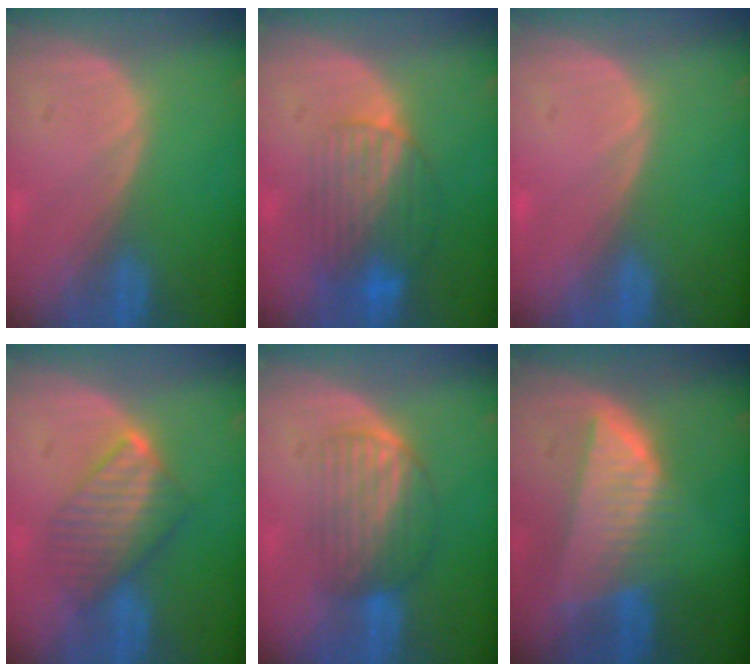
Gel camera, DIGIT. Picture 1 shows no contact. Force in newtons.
{"total": 8.2, "press": 7.3, "slide": 3.9}
{"total": 0.5, "press": 0.1, "slide": 0.5}
{"total": 6.4, "press": 6.3, "slide": 0.8}
{"total": 6.3, "press": 6.2, "slide": 1.5}
{"total": 8.4, "press": 7.4, "slide": 4.0}